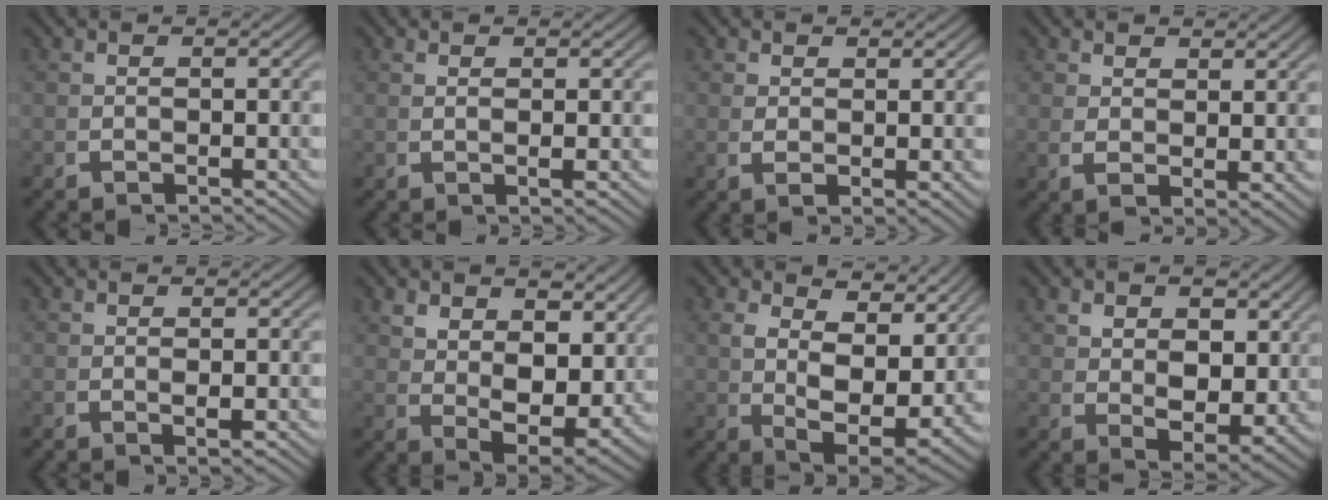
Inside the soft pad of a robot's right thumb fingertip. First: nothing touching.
{"total": 1.1, "force": [0.7, -0.3, 0.9], "torque": [-0.014, 0.003, 0.015]}
{"total": 1.4, "force": [1.0, 0.3, 0.9], "torque": [-0.014, -0.003, 0.025]}
{"total": 2.2, "force": [1.8, 0.5, 1.2], "torque": [-0.013, 0.001, 0.036]}
{"total": 1.0, "force": [0.1, 0.4, 0.9], "torque": [-0.018, 0.001, 0.004]}
{"total": 6.9, "force": [1.7, 4.0, 5.3], "torque": [-0.092, -0.030, 0.045]}
{"total": 7.8, "force": [1.6, 4.2, 6.3], "torque": [-0.117, -0.031, 0.041]}
{"total": 5.5, "force": [1.4, 3.7, 3.8], "torque": [-0.066, -0.027, 0.037]}